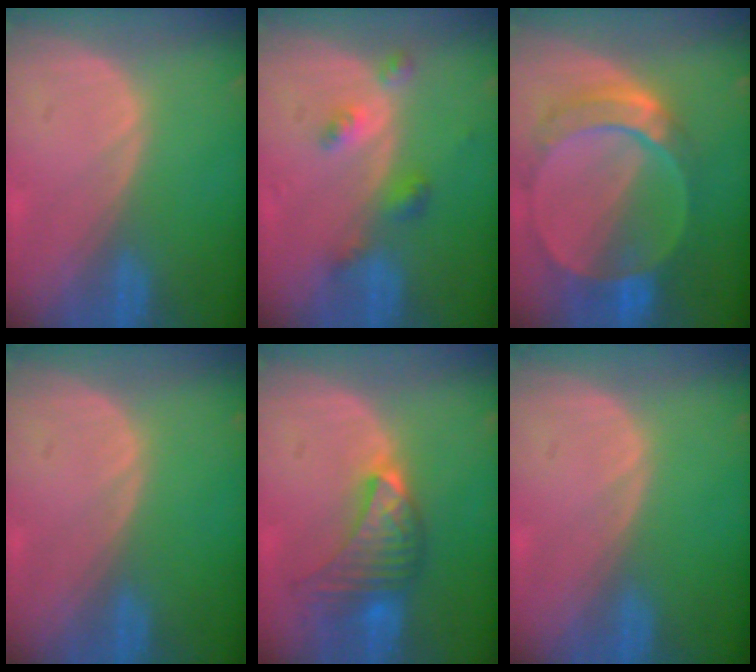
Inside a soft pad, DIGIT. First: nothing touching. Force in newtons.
{"total": 4.3, "press": 3.9, "slide": 1.7}
{"total": 9.7, "press": 8.4, "slide": 4.8}
{"total": 0.0}
{"total": 7.2, "press": 7.2, "slide": 0.3}
{"total": 0.0}